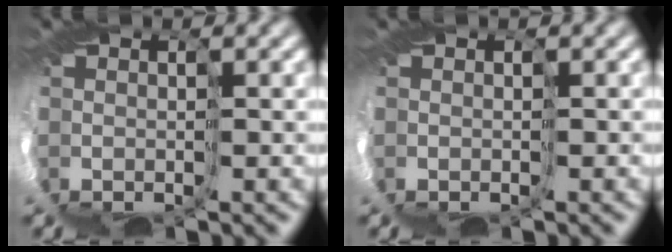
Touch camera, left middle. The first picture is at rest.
{"total": 0.5, "force": [-0.4, 0.3, 0.0], "torque": [0.002, -0.002, -0.007]}